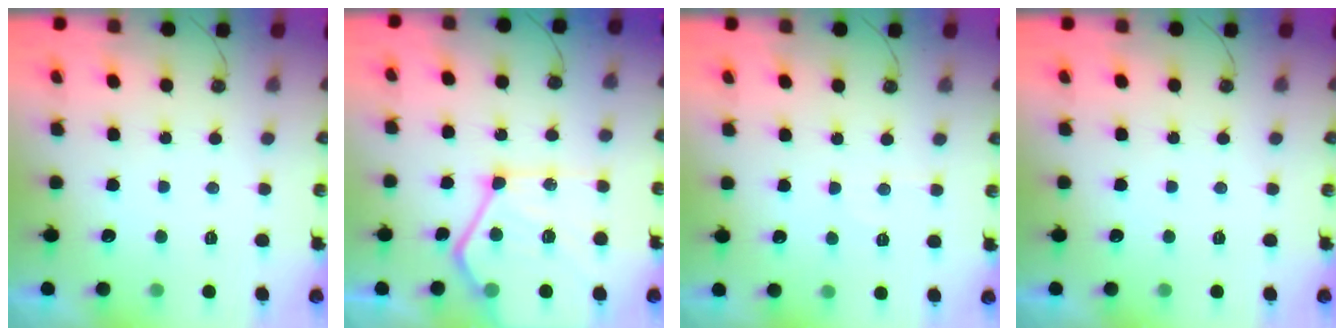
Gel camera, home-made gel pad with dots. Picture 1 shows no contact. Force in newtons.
{"total": 19.8, "press": 19.6, "slide": 2.4}
{"total": 4.9, "press": 4.8, "slide": 0.9}
{"total": 0.0}